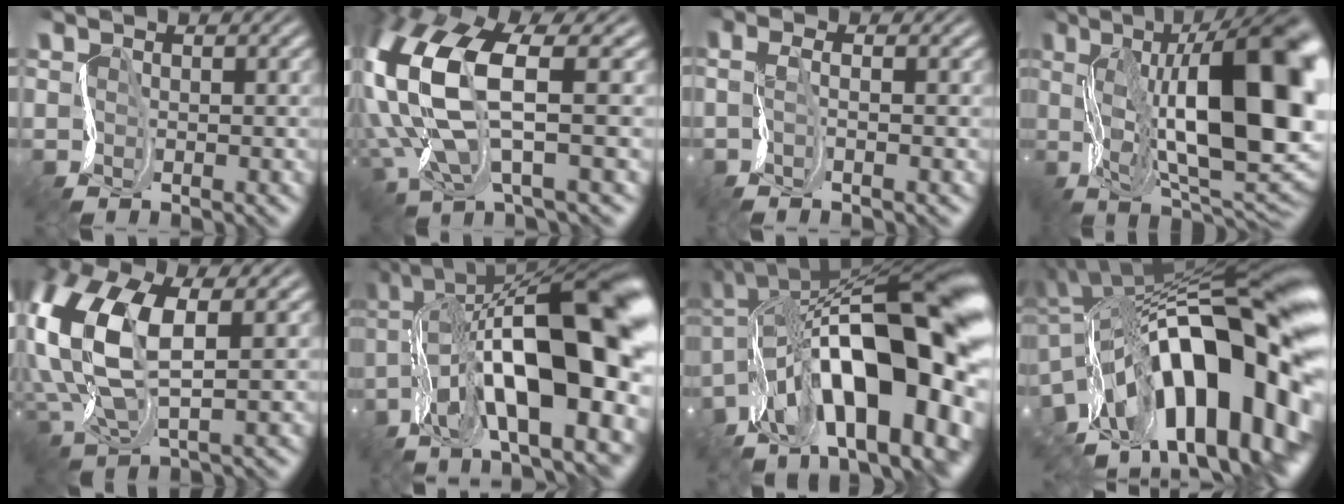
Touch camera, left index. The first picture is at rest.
{"total": 12.6, "force": [1.1, 5.6, 11.3], "torque": [-0.279, -0.005, 0.028]}
{"total": 2.1, "force": [-0.3, 0.5, 2.0], "torque": [-0.033, -0.004, -0.012]}
{"total": 19.6, "force": [1.9, 8.4, 17.6], "torque": [-0.235, 0.011, 0.033]}
{"total": 11.0, "force": [1.6, 5.8, 9.1], "torque": [-0.235, 0.002, 0.034]}
{"total": 18.6, "force": [-2.0, 7.1, 17.1], "torque": [-0.263, 0.026, -0.041]}
{"total": 18.9, "force": [-4.2, 7.6, 16.8], "torque": [-0.235, 0.028, -0.078]}
{"total": 20.1, "force": [-3.2, 9.2, 17.6], "torque": [-0.253, 0.010, -0.065]}